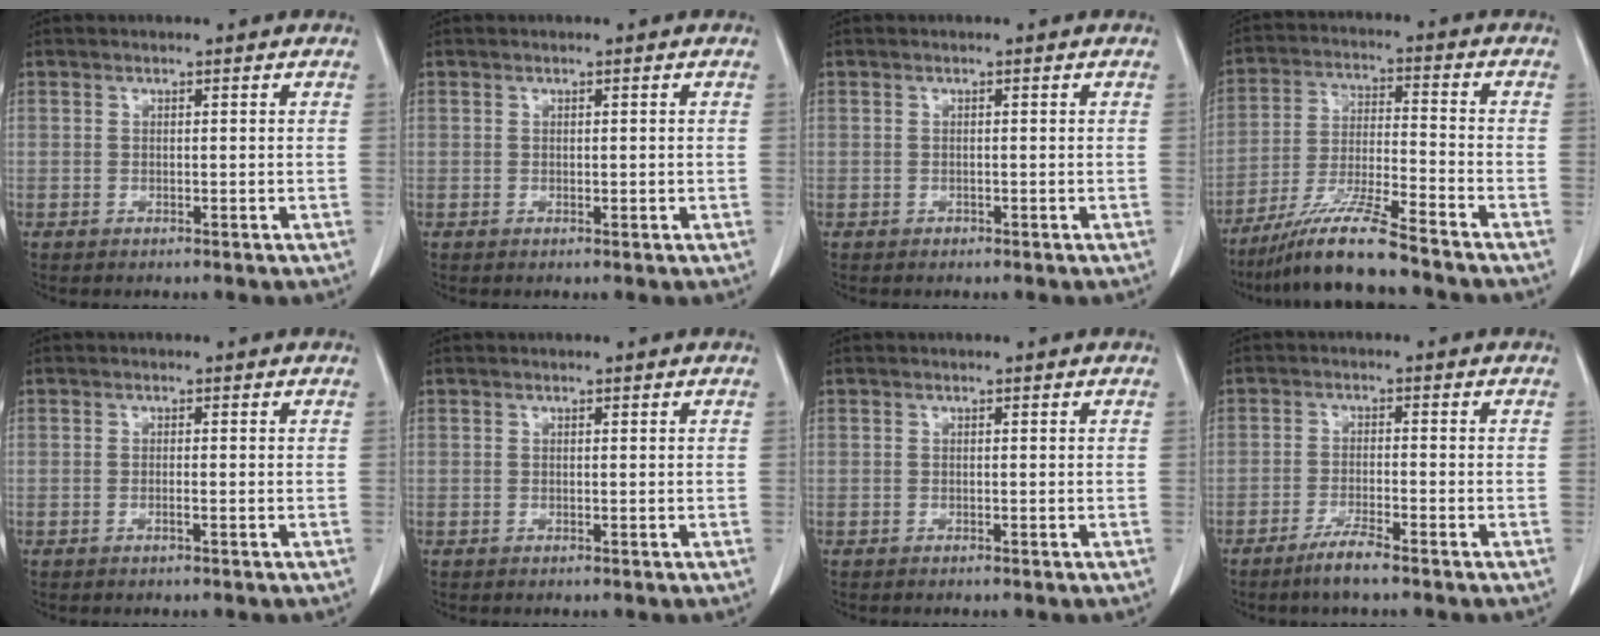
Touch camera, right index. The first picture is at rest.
{"total": 0.6, "force": [0.0, 0.3, 0.5], "torque": [-0.006, -0.001, 0.003]}
{"total": 0.0}
{"total": 11.2, "force": [-9.1, -0.4, 6.5], "torque": [-0.125, -0.023, -0.169]}
{"total": 0.7, "force": [-0.3, 0.0, 0.7], "torque": [-0.014, 0.000, -0.005]}
{"total": 0.0}
{"total": 0.0}
{"total": 3.8, "force": [-2.9, -0.1, 2.5], "torque": [-0.051, -0.007, -0.057]}